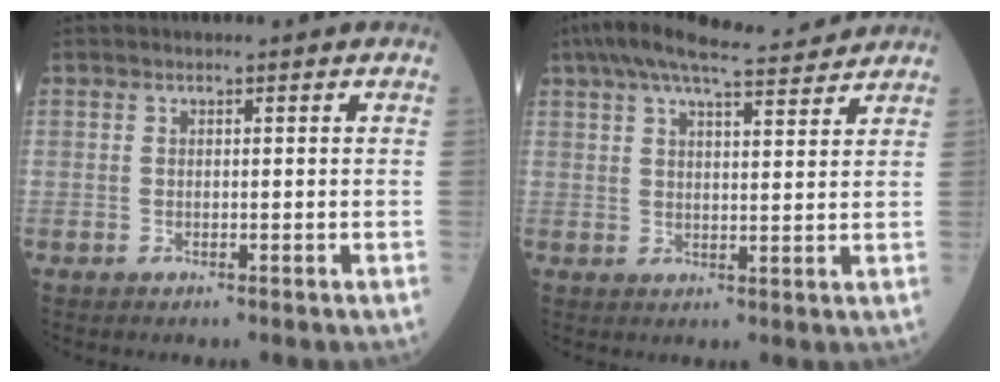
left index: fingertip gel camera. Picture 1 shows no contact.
{"total": 12.3, "force": [10.9, 1.0, 5.5], "torque": [-0.099, 0.025, 0.160]}